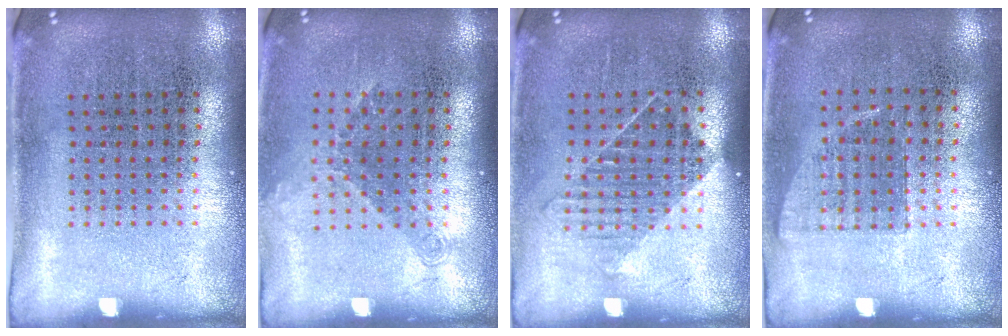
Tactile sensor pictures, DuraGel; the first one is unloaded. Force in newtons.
{"total": 1.2, "press": 0.9, "slide": 0.8}
{"total": 1.1, "press": 0.9, "slide": 0.6}
{"total": 0.7, "press": 0.7, "slide": 0.2}